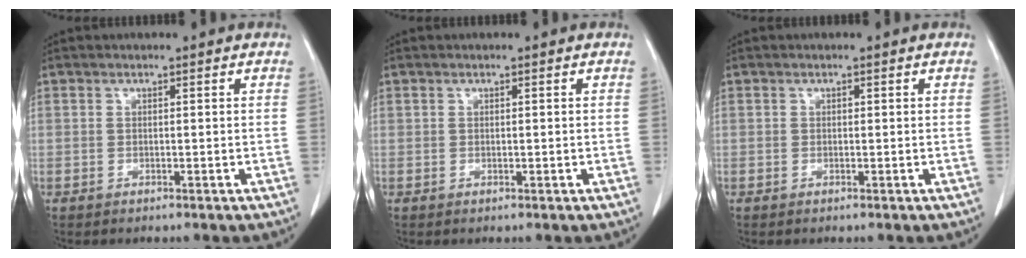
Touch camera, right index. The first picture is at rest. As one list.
[{"total": 0.0}, {"total": 0.0}]